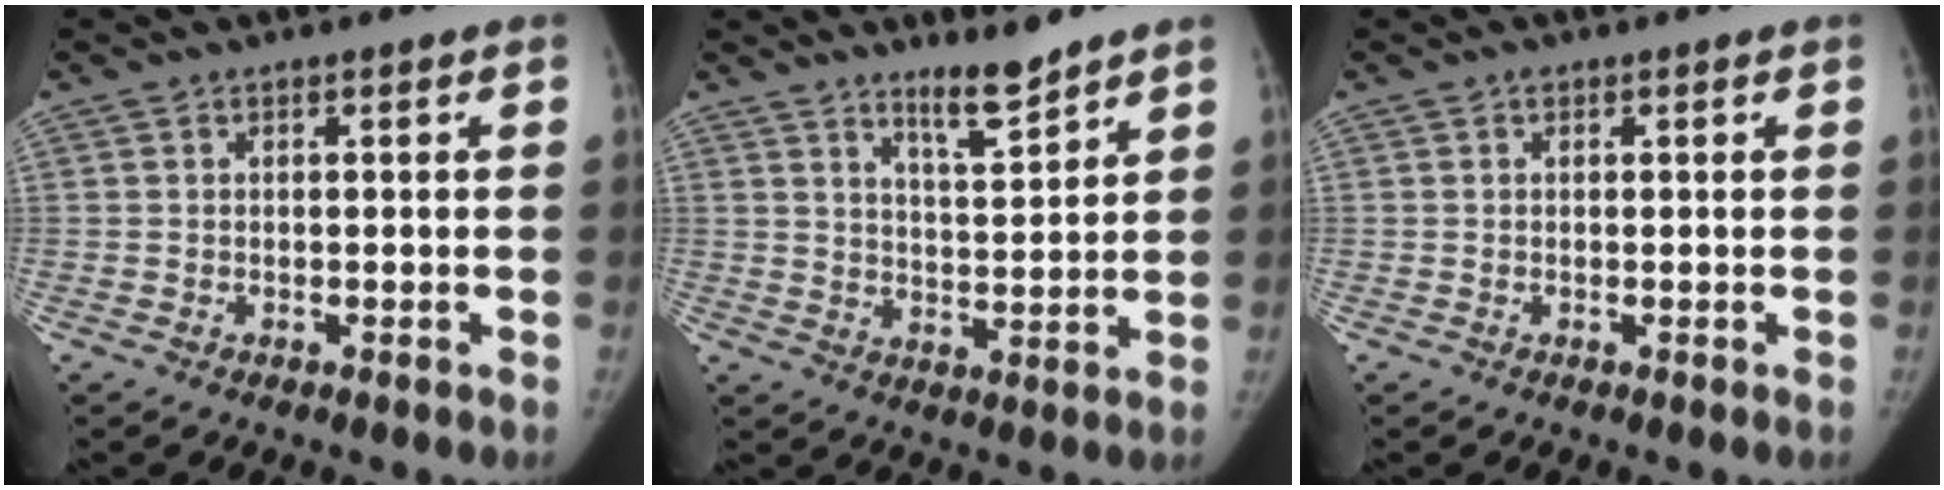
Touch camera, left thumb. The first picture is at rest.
{"total": 6.5, "force": [5.4, 0.8, 3.5], "torque": [-0.051, -0.049, 0.093]}
{"total": 0.6, "force": [0.3, 0.4, 0.2], "torque": [0.000, -0.001, 0.002]}